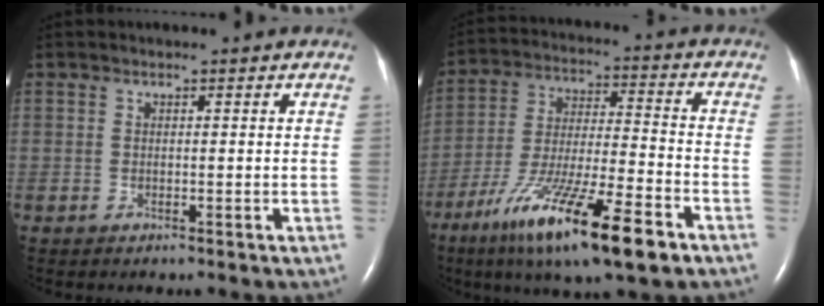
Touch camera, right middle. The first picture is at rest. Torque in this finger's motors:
{"motor_torque": [1.42, -0.72, 0.71, 0.21]}